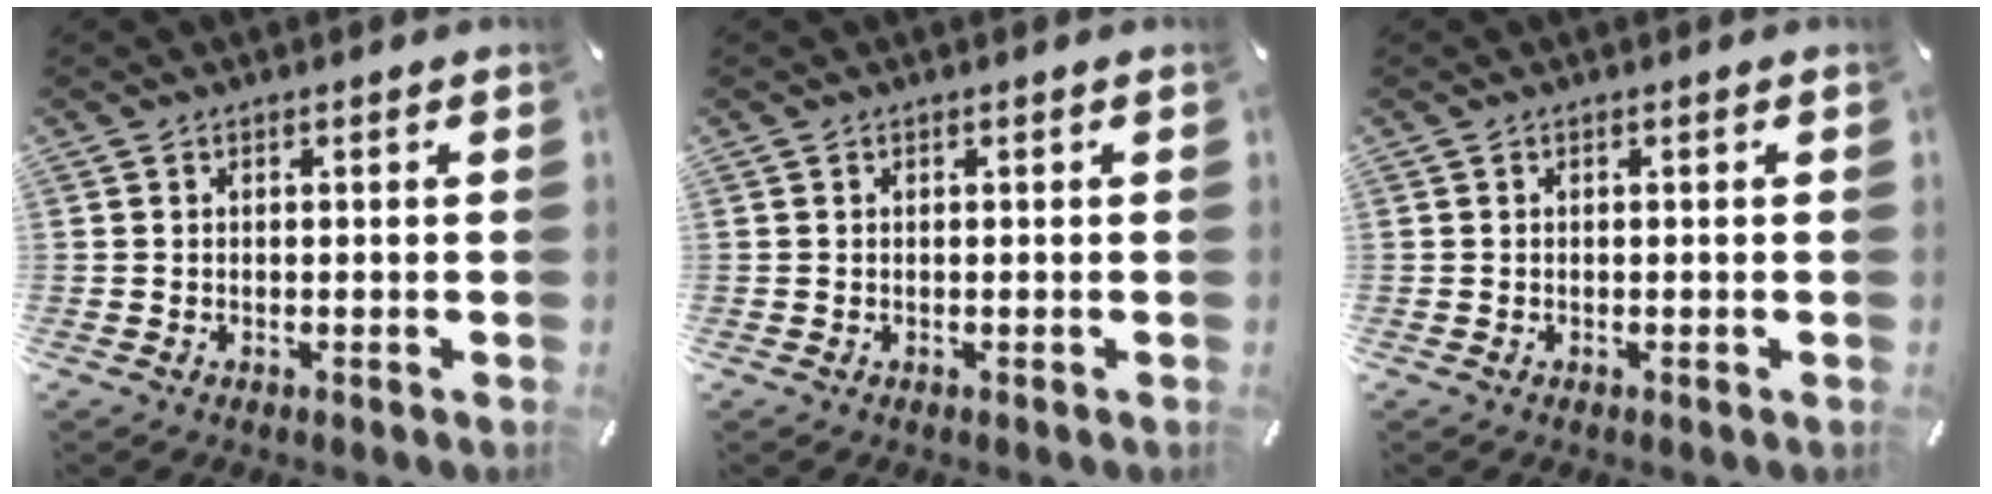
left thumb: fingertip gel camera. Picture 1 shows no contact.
{"total": 0.0}
{"total": 0.0}